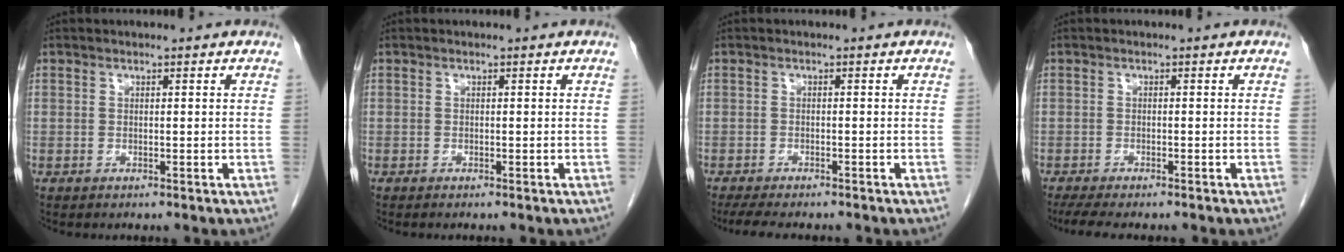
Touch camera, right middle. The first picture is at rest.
{"total": 1.0, "force": [-0.9, 0.2, 0.5], "torque": [-0.006, -0.002, -0.010]}
{"total": 7.7, "force": [-6.5, 1.6, 3.7], "torque": [-0.056, -0.012, -0.095]}
{"total": 7.2, "force": [-6.0, 1.4, 3.7], "torque": [-0.055, -0.014, -0.090]}